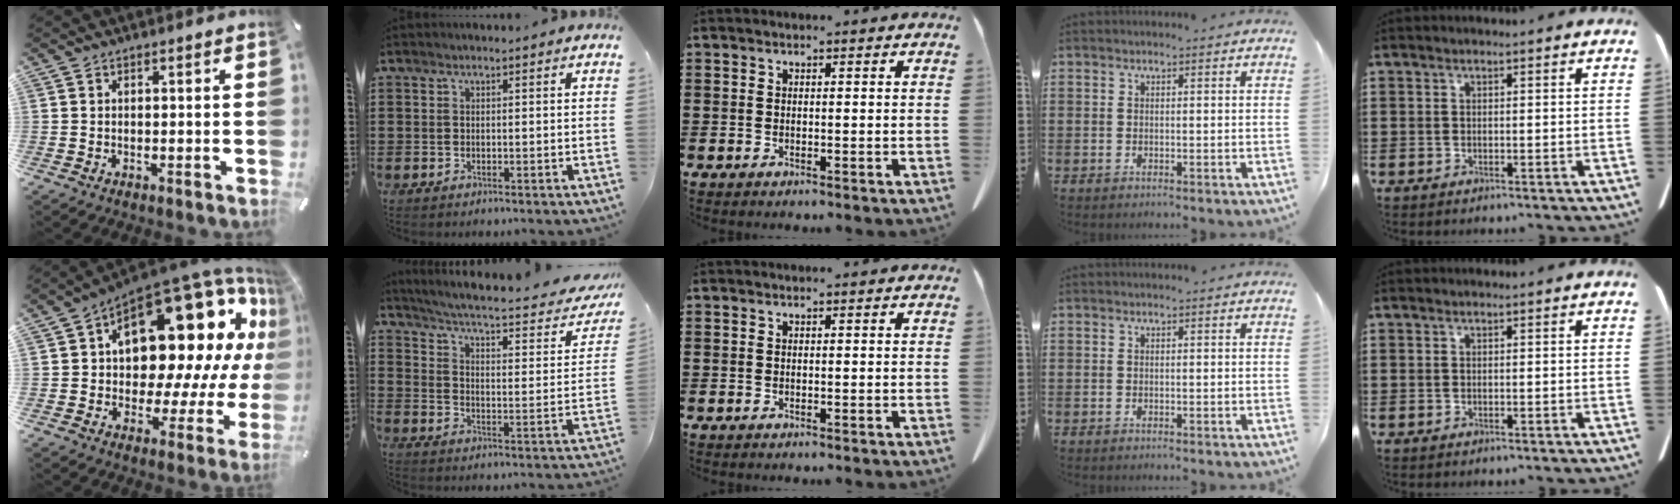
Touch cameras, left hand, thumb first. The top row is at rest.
{"thumb": {"total": 27.7, "force": [9.8, 15.0, 21.2], "torque": [-0.304, -0.087, 0.178]}, "index": {"total": 4.6, "force": [3.7, -0.4, 2.7], "torque": [-0.073, -0.037, 0.053]}}